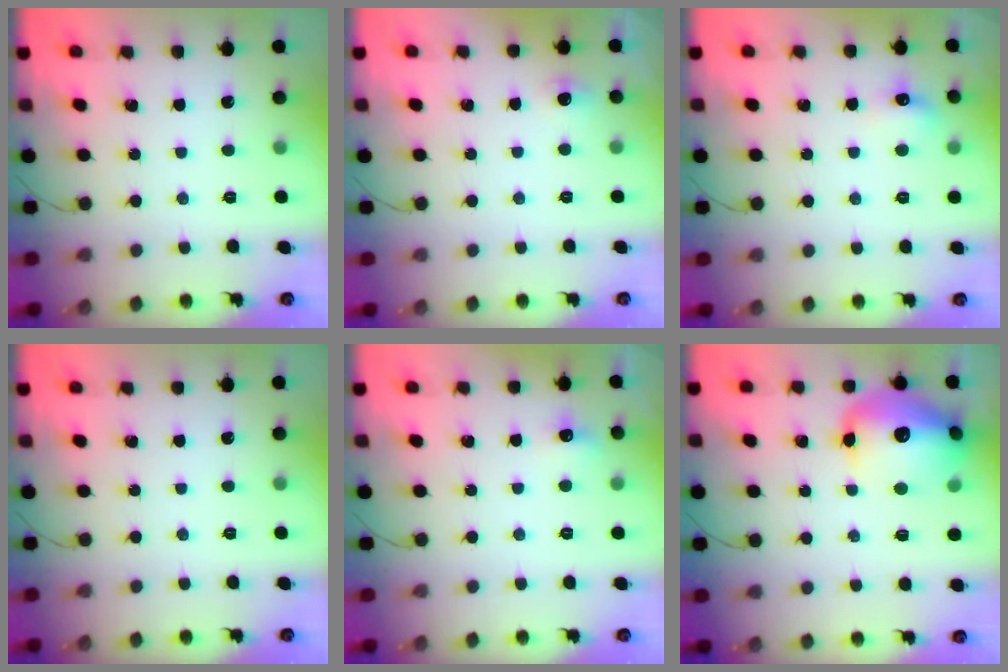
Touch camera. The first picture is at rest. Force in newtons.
{"total": 4.3, "press": 3.8, "slide": 2.1}
{"total": 5.6, "press": 5.4, "slide": 1.5}
{"total": 0.0}
{"total": 5.1, "press": 4.9, "slide": 1.4}
{"total": 17.2, "press": 17.1, "slide": 2.5}